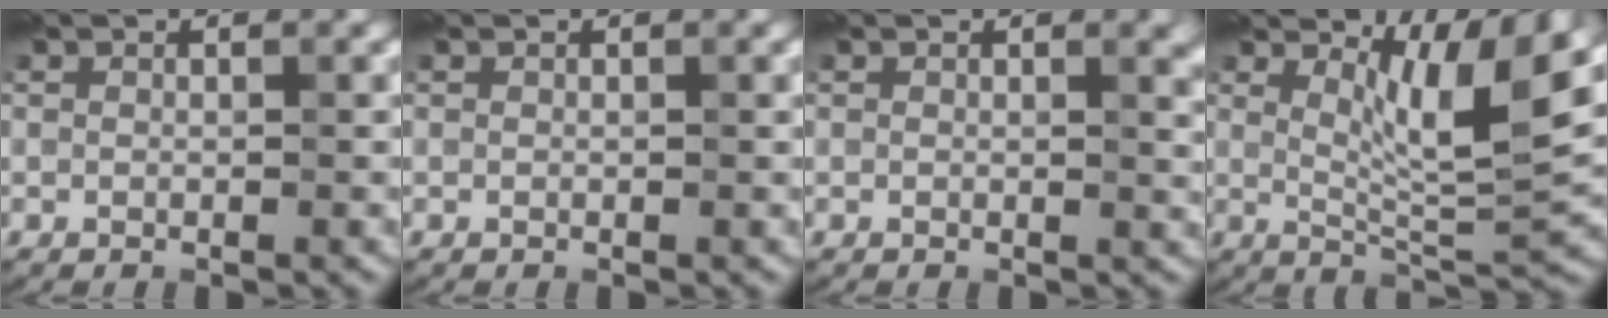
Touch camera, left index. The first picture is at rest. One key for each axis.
{"total": 0.5, "fx": 0.3, "fy": 0.1, "fz": 0.4, "tx": -0.004, "ty": 0.000, "tz": 0.005}
{"total": 2.2, "fx": 1.0, "fy": 0.9, "fz": 1.8, "tx": -0.018, "ty": -0.001, "tz": 0.015}
{"total": 7.0, "fx": 3.2, "fy": 1.6, "fz": 6.1, "tx": -0.095, "ty": -0.011, "tz": 0.056}